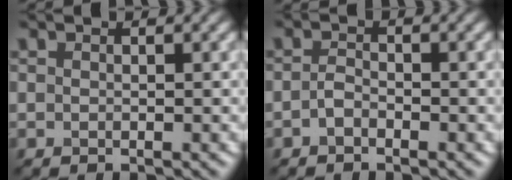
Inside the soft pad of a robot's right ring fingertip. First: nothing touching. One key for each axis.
{"total": 1.1, "fx": -0.7, "fy": 0.6, "fz": 0.7, "tx": -0.015, "ty": 0.003, "tz": -0.017}